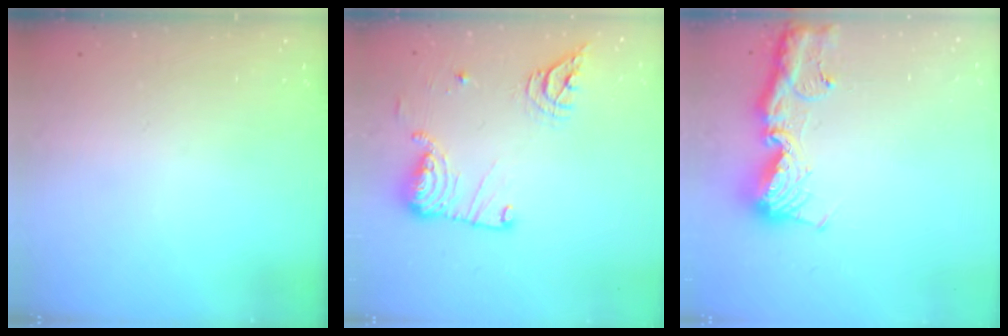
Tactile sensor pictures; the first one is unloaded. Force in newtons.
{"total": 15.8, "press": 15.0, "slide": 4.9}
{"total": 13.2, "press": 13.1, "slide": 1.3}